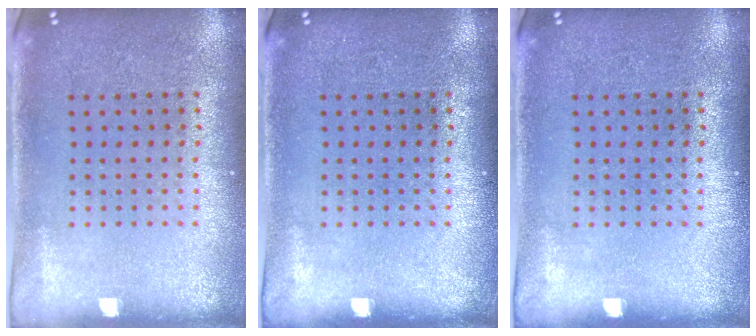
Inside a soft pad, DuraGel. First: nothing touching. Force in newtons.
{"total": 0.0}
{"total": 0.0}